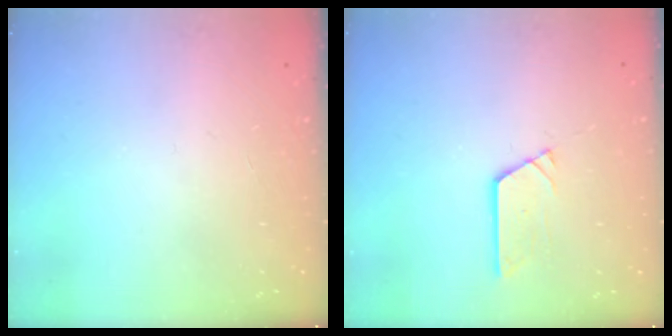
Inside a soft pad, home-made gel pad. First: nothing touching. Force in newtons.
{"total": 2.7, "press": 2.7, "slide": 0.0}